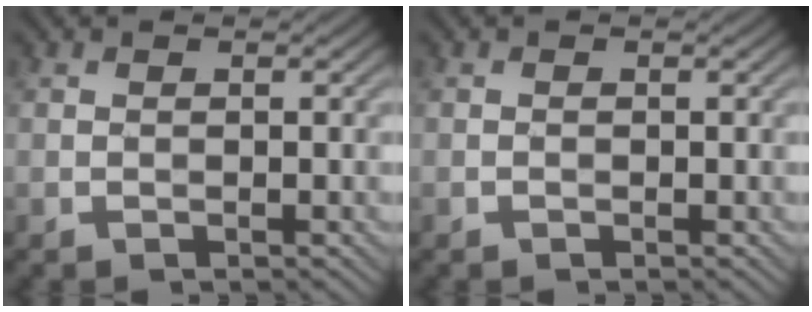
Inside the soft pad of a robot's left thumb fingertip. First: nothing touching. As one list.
[{"total": 0.0}]